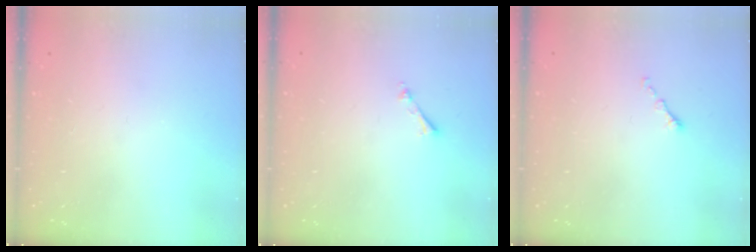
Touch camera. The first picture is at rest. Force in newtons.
{"total": 0.6, "press": 0.6, "slide": 0.2}
{"total": 0.6, "press": 0.5, "slide": 0.2}